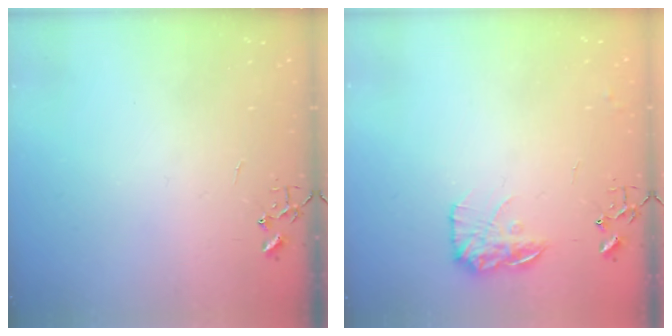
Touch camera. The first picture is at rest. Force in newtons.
{"total": 12.1, "press": 12.1, "slide": 0.5}